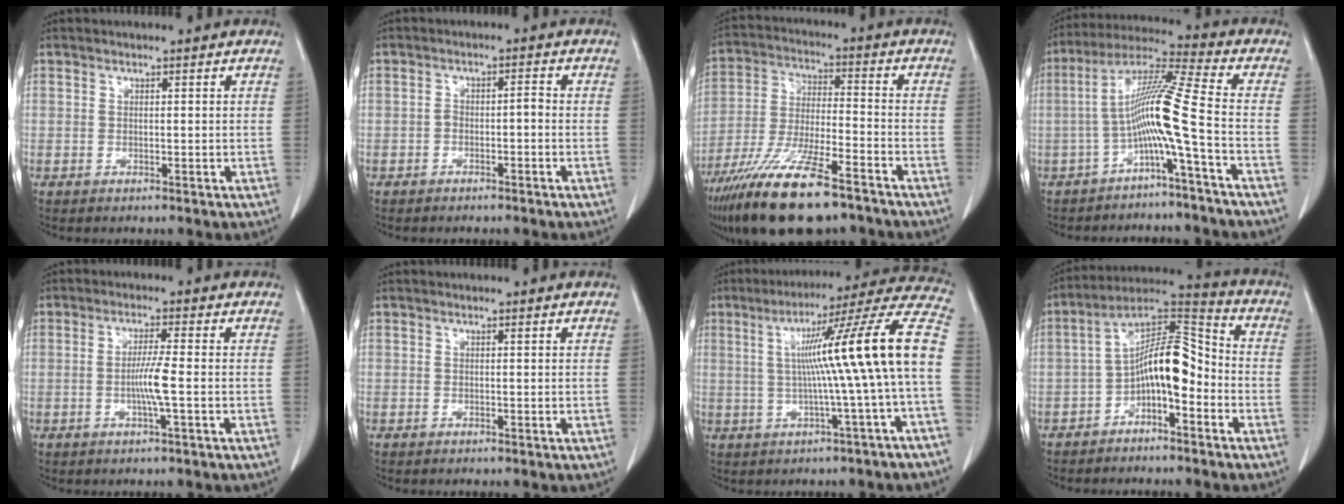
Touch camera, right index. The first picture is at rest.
{"total": 2.1, "force": [-0.9, 0.8, 1.7], "torque": [-0.030, 0.011, -0.013]}
{"total": 17.9, "force": [-12.7, 3.4, 12.1], "torque": [-0.239, -0.040, -0.228]}
{"total": 10.4, "force": [-3.2, -1.9, 9.7], "torque": [-0.180, 0.022, -0.061]}
{"total": 4.1, "force": [-0.9, -0.5, 4.0], "torque": [-0.078, -0.005, -0.017]}
{"total": 0.0}
{"total": 17.3, "force": [0.0, -1.8, 17.2], "torque": [-0.229, 0.032, -0.006]}
{"total": 10.8, "force": [-3.2, 3.7, 9.6], "torque": [-0.169, 0.041, -0.052]}